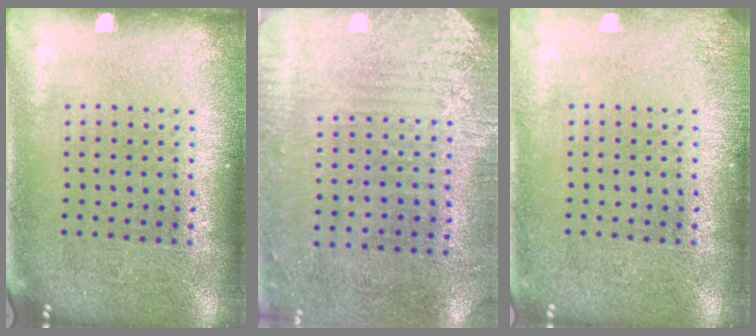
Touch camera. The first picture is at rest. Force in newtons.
{"total": 2.9, "press": 2.4, "slide": 1.6}
{"total": 1.2, "press": 1.1, "slide": 0.2}